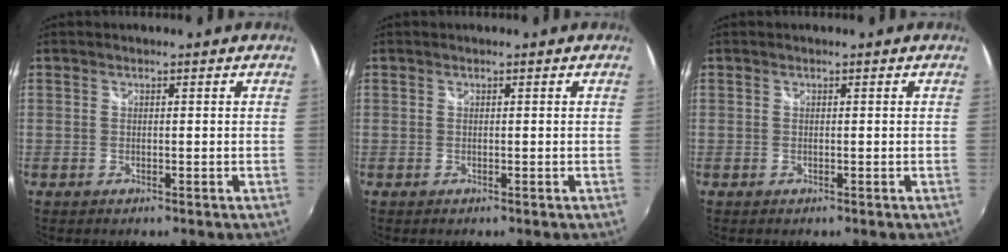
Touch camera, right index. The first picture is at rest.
{"total": 0.0}
{"total": 0.0}